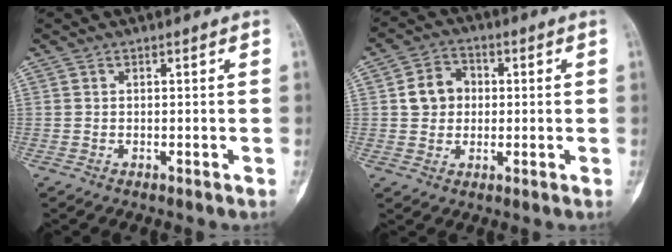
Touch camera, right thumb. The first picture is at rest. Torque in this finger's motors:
{"motor_torque": [0.16, 0.16, 0.17, -0.15, 0.01]}